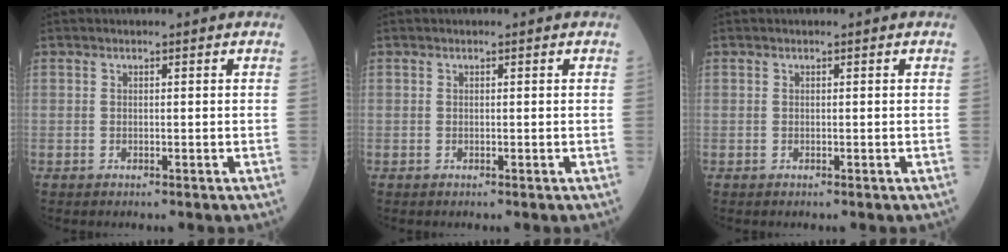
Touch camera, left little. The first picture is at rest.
{"total": 0.0}
{"total": 0.0}